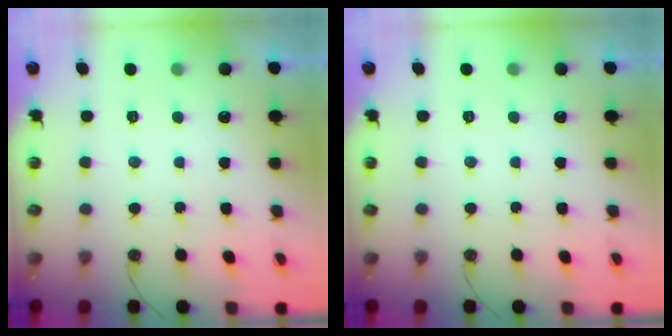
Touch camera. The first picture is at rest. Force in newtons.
{"total": 0.0}